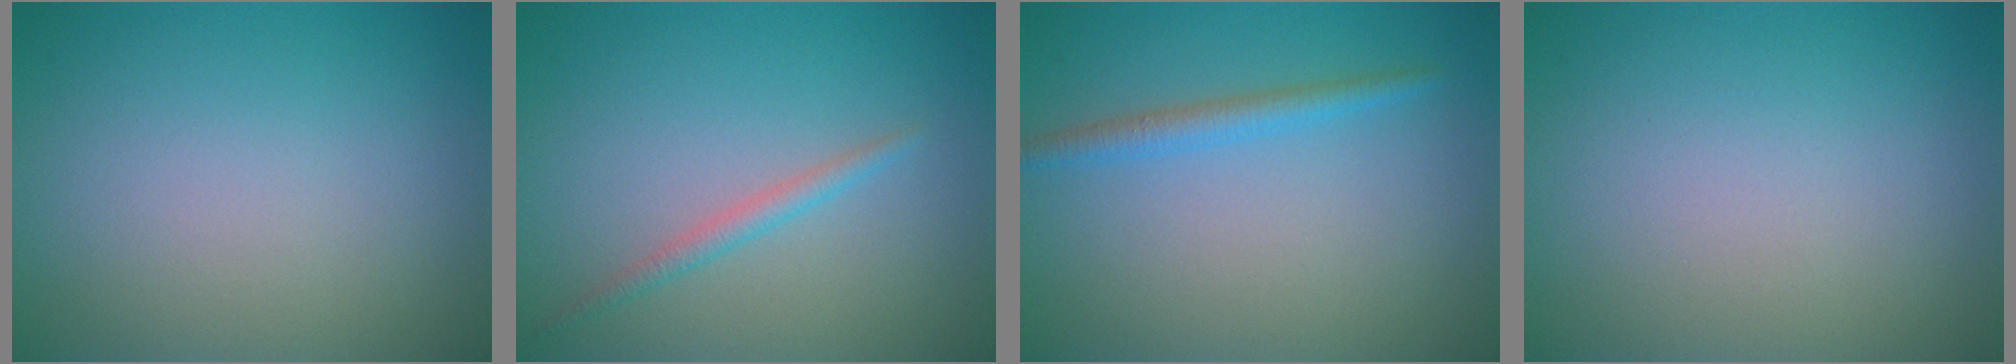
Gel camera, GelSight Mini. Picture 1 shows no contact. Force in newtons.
{"total": 1.4, "press": 1.4, "slide": 0.1}
{"total": 1.9, "press": 1.8, "slide": 0.2}
{"total": 0.0}